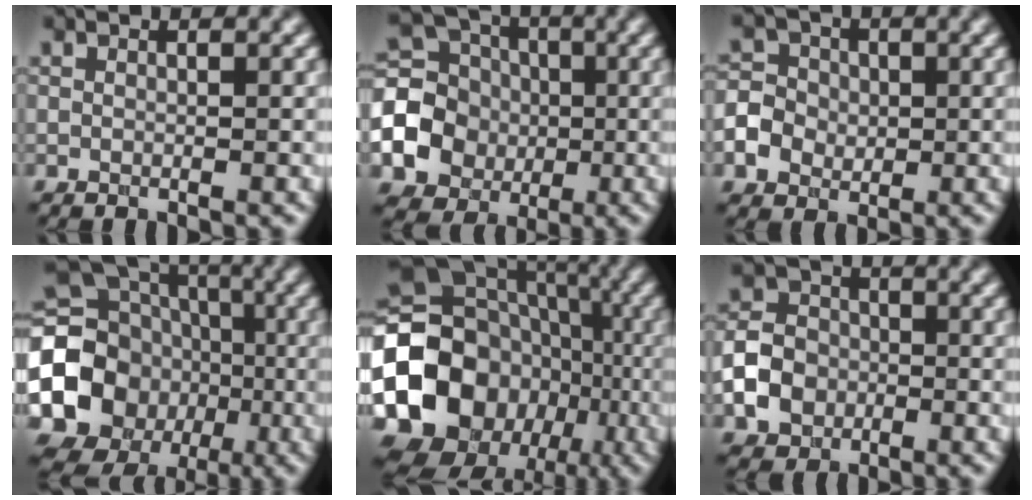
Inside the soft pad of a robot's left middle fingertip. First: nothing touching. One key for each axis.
{"total": 13.5, "fx": -2.3, "fy": 12.3, "fz": 5.0, "tx": -0.149, "ty": -0.004, "tz": -0.060}
{"total": 4.4, "fx": -0.7, "fy": 4.0, "fz": 1.7, "tx": -0.022, "ty": 0.008, "tz": -0.025}
{"total": 16.9, "fx": -2.4, "fy": 15.1, "fz": 7.2, "tx": -0.150, "ty": -0.010, "tz": -0.073}
{"total": 18.8, "fx": -4.8, "fy": 15.9, "fz": 8.9, "tx": -0.174, "ty": -0.004, "tz": -0.107}
{"total": 4.5, "fx": -1.4, "fy": 3.8, "fz": 2.0, "tx": -0.044, "ty": 0.006, "tz": -0.034}